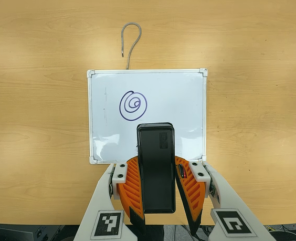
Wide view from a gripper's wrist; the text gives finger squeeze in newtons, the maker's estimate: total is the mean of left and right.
{"total": 7.3, "left": 6.3, "right": 8.4}